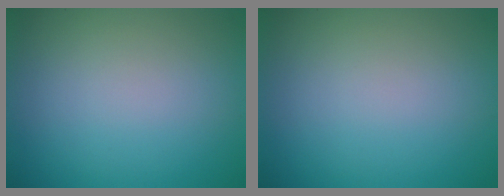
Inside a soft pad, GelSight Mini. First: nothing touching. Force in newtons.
{"total": 0.0}